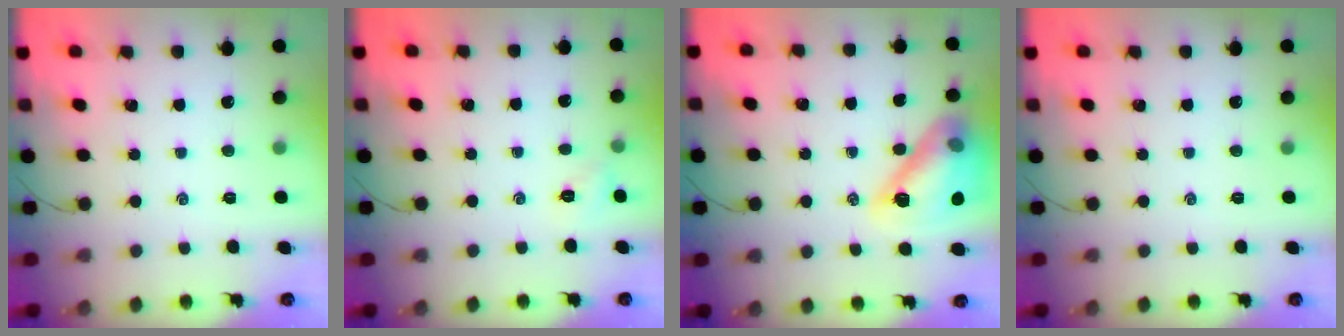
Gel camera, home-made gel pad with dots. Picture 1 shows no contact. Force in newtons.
{"total": 2.6, "press": 2.6, "slide": 0.6}
{"total": 17.6, "press": 17.5, "slide": 2.0}
{"total": 0.0}